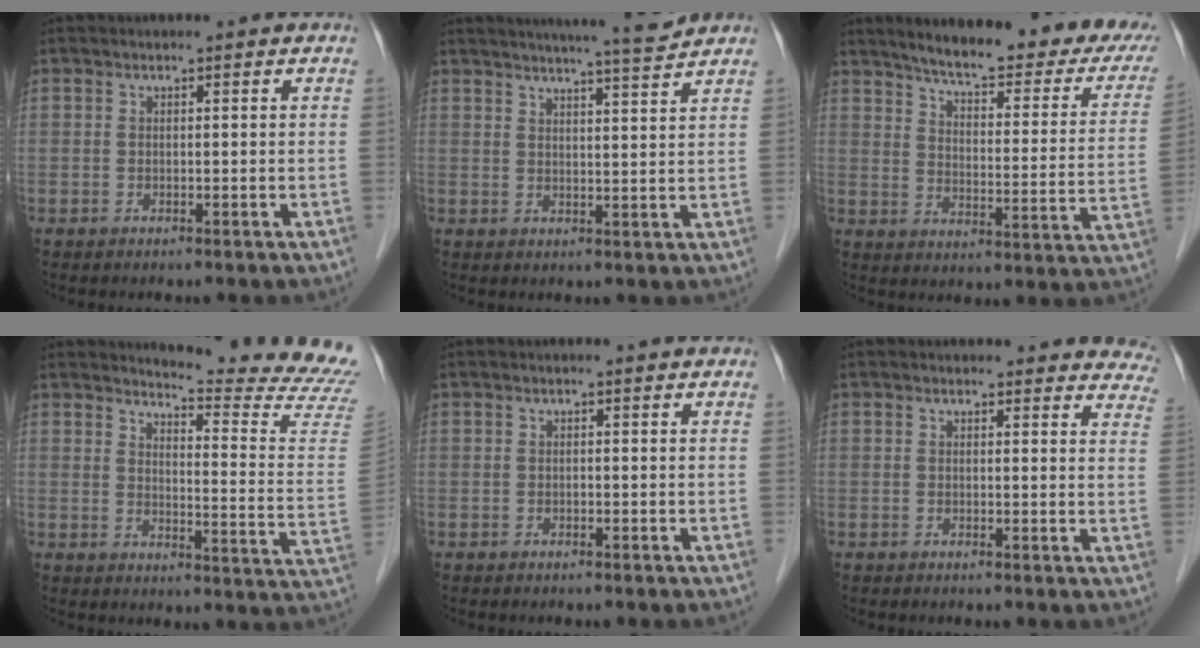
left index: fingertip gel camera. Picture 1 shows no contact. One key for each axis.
{"total": 8.5, "fx": 7.9, "fy": -1.0, "fz": 3.2, "tx": -0.056, "ty": -0.002, "tz": 0.105}
{"total": 23.6, "fx": 19.2, "fy": 4.5, "fz": 12.9, "tx": -0.166, "ty": -0.023, "tz": 0.231}
{"total": 16.2, "fx": 15.9, "fy": -1.9, "fz": 2.8, "tx": -0.041, "ty": -0.152, "tz": 0.170}
{"total": 0.0}
{"total": 10.3, "fx": 9.8, "fy": 3.1, "fz": 1.1, "tx": 0.038, "ty": -0.027, "tz": 0.066}